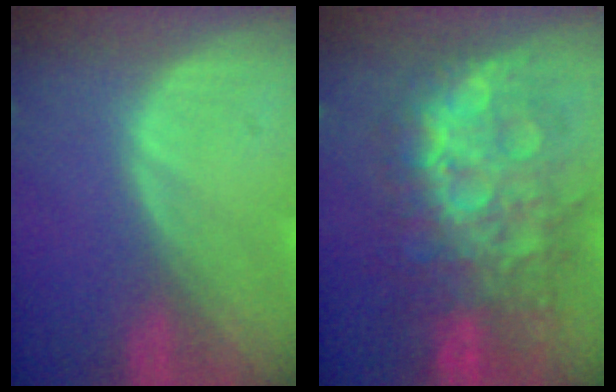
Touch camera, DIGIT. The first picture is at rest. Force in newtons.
{"total": 12.4, "press": 12.3, "slide": 1.2}